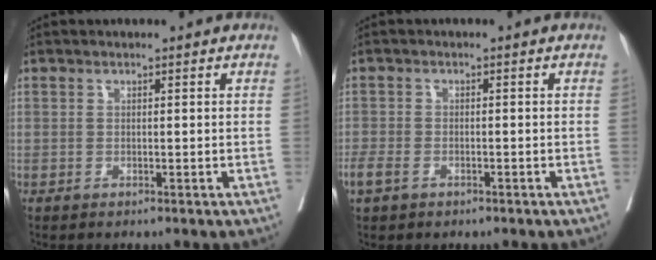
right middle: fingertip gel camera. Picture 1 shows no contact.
{"total": 3.2, "force": [-1.8, 1.8, 1.8], "torque": [-0.042, -0.004, -0.027]}